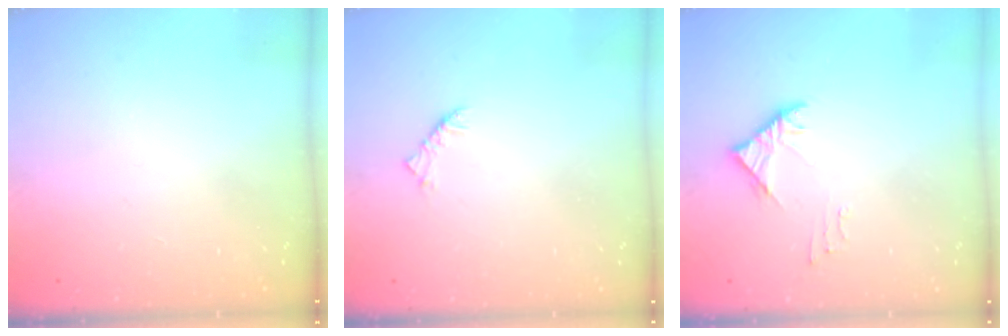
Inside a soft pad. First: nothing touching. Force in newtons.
{"total": 2.5, "press": 2.4, "slide": 0.7}
{"total": 3.3, "press": 3.2, "slide": 0.8}